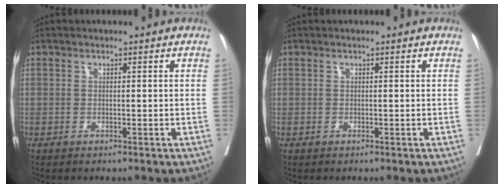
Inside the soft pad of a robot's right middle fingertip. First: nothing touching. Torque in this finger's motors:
{"motor_torque": [0.22, -0.34, 0.00, 0.00]}